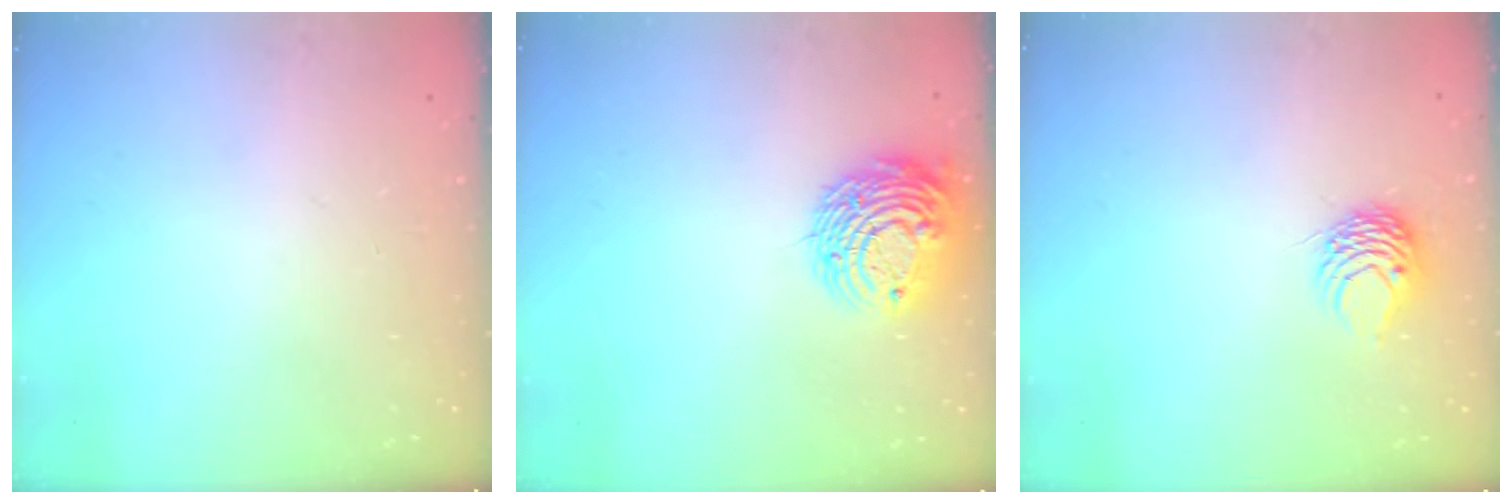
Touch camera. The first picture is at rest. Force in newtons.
{"total": 12.5, "press": 12.5, "slide": 1.2}
{"total": 5.4, "press": 5.4, "slide": 0.5}